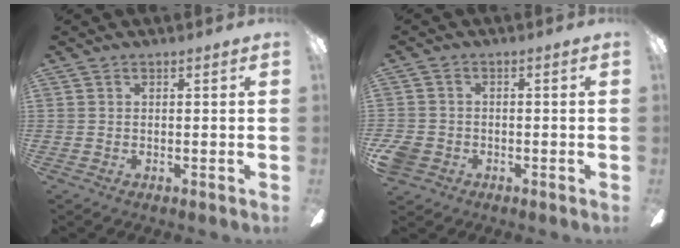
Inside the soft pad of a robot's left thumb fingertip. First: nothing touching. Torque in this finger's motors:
{"motor_torque": [-0.05, 0.32, -0.06, 0.05, 0.01]}